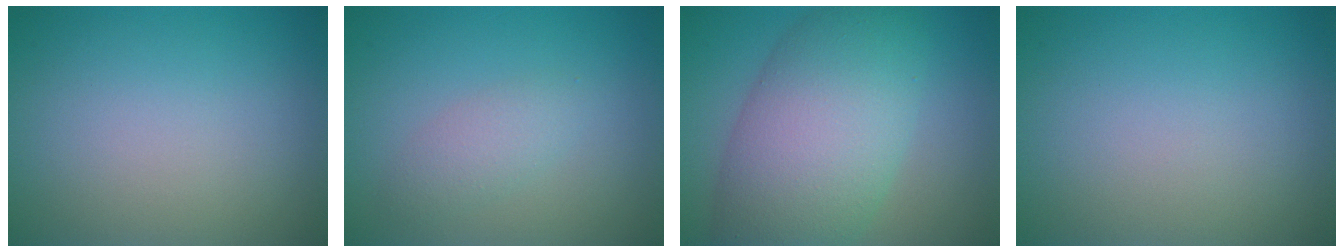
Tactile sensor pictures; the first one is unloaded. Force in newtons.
{"total": 1.9, "press": 1.9, "slide": 0.1}
{"total": 10.3, "press": 10.3, "slide": 0.2}
{"total": 0.0}